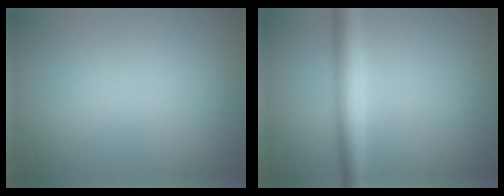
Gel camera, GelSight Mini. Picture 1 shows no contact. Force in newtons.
{"total": 3.9, "press": 3.9, "slide": 0.1}